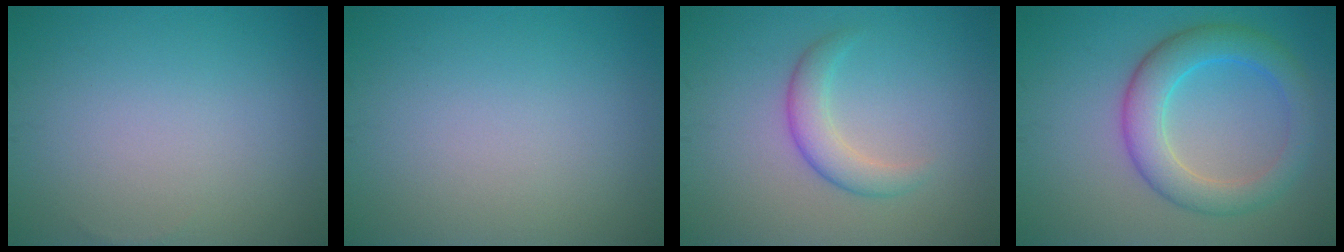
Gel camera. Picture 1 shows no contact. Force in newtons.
{"total": 0.0}
{"total": 2.8, "press": 2.8, "slide": 0.1}
{"total": 5.5, "press": 5.5, "slide": 0.3}